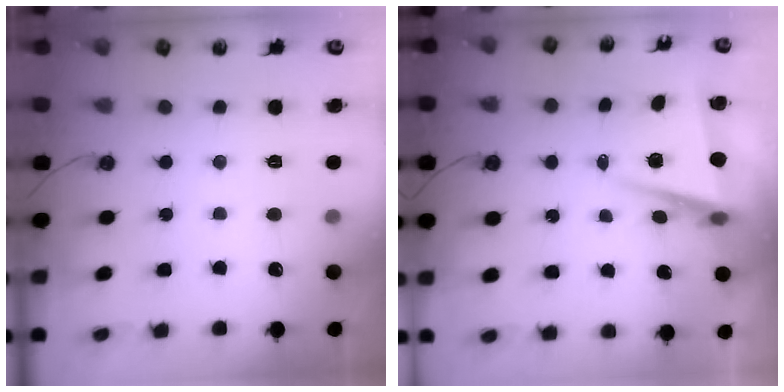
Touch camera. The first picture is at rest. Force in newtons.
{"total": 6.5, "press": 6.4, "slide": 0.8}